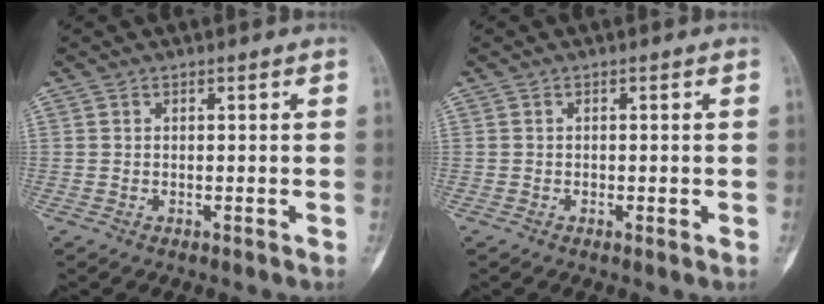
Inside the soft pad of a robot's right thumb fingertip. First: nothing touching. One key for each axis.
{"total": 0.9, "fx": -0.2, "fy": 0.4, "fz": 0.7, "tx": -0.011, "ty": 0.000, "tz": -0.004}